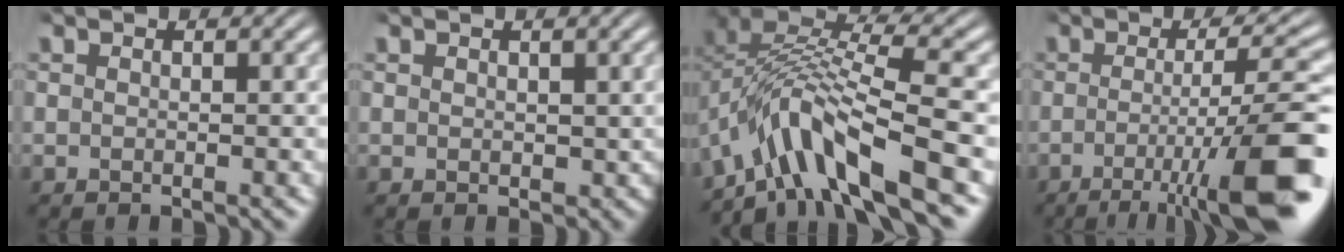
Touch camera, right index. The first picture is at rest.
{"total": 0.6, "force": [0.0, 0.6, 0.1], "torque": [-0.004, -0.013, 0.010]}
{"total": 8.8, "force": [-2.8, 5.1, 6.6], "torque": [-0.143, -0.024, -0.038]}
{"total": 10.7, "force": [-5.1, 2.5, 9.0], "torque": [-0.124, -0.021, -0.061]}